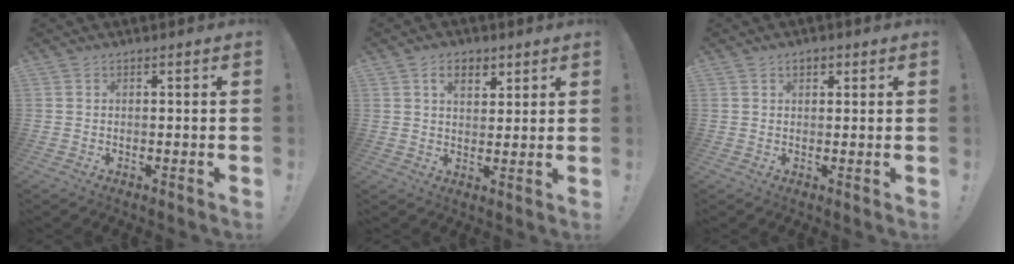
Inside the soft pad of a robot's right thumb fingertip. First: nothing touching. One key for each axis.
{"total": 6.2, "fx": 3.2, "fy": 4.0, "fz": 3.4, "tx": -0.040, "ty": -0.011, "tz": 0.055}
{"total": 2.3, "fx": 1.1, "fy": 1.5, "fz": 1.4, "tx": -0.014, "ty": -0.003, "tz": 0.017}